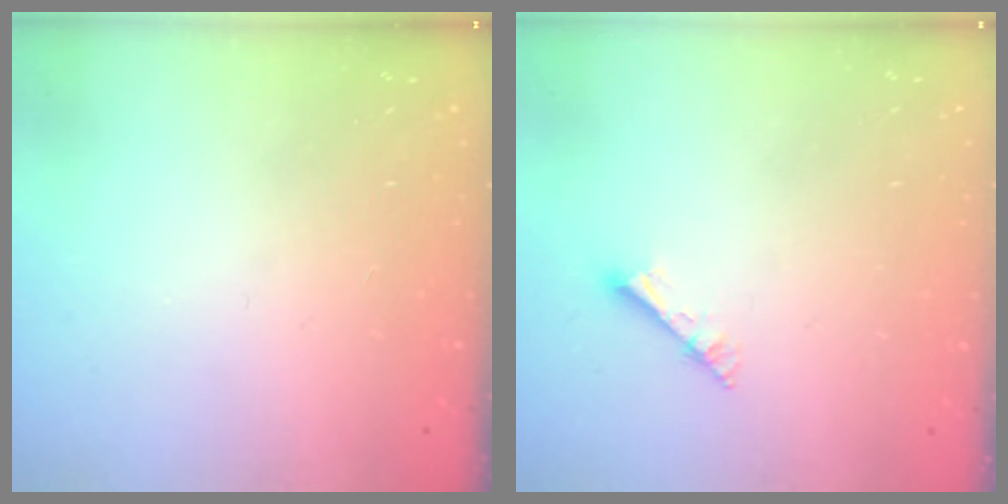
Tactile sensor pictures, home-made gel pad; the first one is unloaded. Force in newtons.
{"total": 3.0, "press": 3.0, "slide": 0.3}